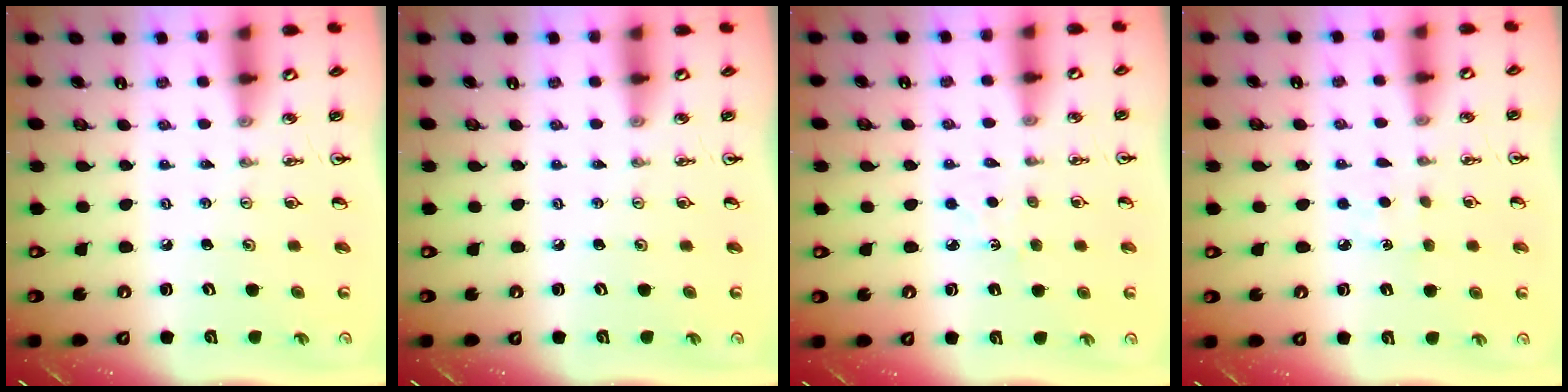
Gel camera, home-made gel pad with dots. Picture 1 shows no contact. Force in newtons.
{"total": 0.0}
{"total": 2.9, "press": 2.9, "slide": 0.4}
{"total": 3.6, "press": 3.5, "slide": 0.4}